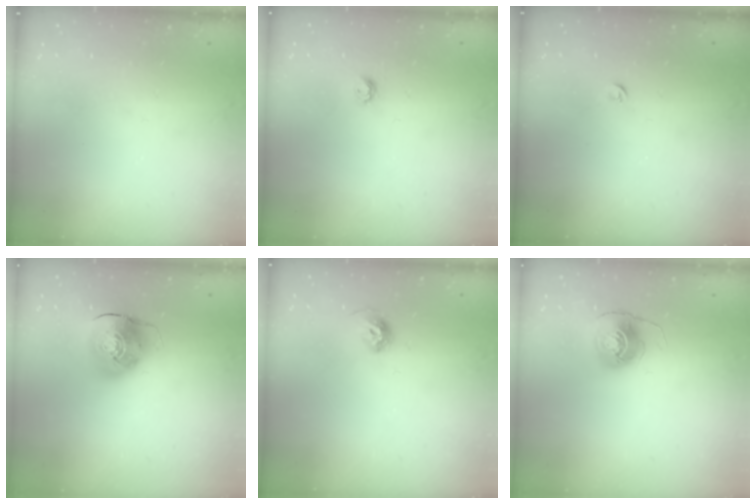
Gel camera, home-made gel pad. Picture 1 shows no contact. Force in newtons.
{"total": 4.2, "press": 4.1, "slide": 0.4}
{"total": 3.4, "press": 3.3, "slide": 0.6}
{"total": 10.4, "press": 10.2, "slide": 1.7}
{"total": 7.3, "press": 7.3, "slide": 0.8}
{"total": 6.8, "press": 6.8, "slide": 0.3}